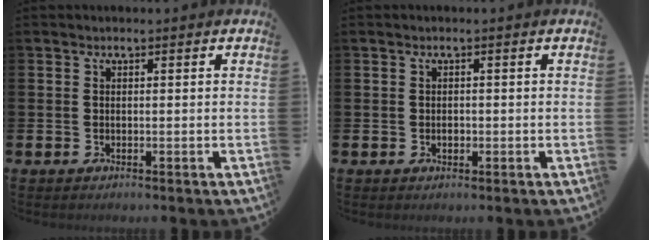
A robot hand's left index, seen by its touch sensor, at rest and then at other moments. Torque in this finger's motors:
{"motor_torque": [0.03, 0.00, 0.00, 0.04]}